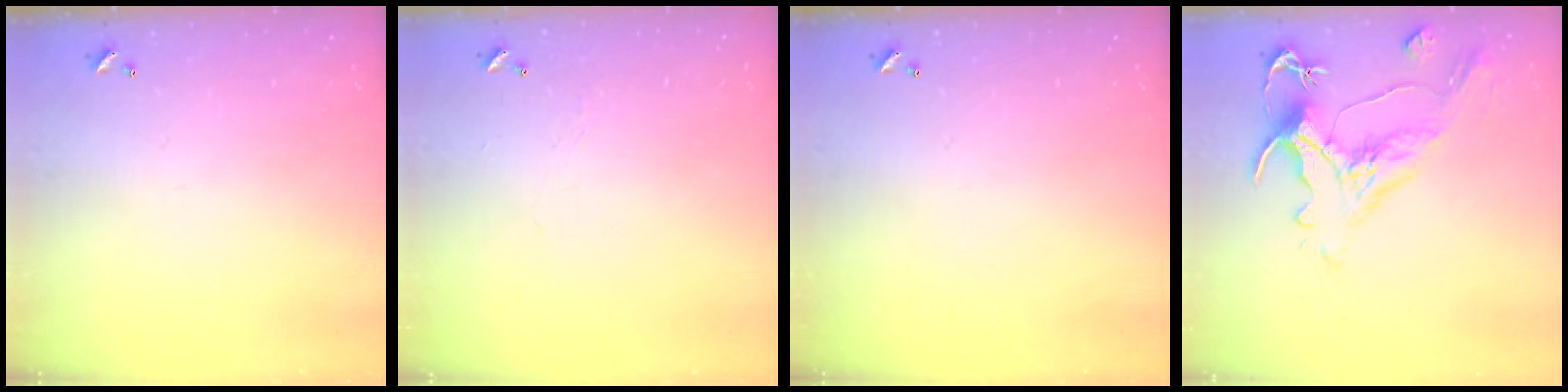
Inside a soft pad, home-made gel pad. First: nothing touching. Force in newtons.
{"total": 0.9, "press": 0.7, "slide": 0.4}
{"total": 0.0}
{"total": 1.5, "press": 0.2, "slide": 1.5}